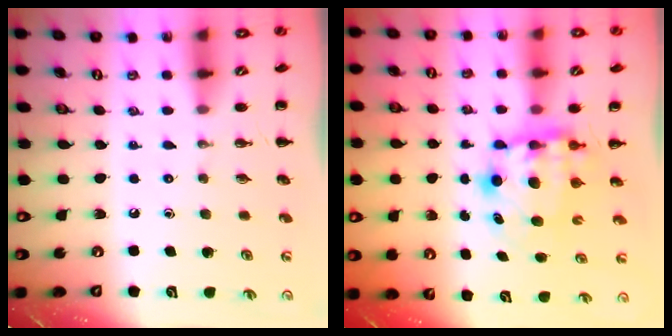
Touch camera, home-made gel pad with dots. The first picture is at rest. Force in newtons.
{"total": 7.7, "press": 7.5, "slide": 1.6}